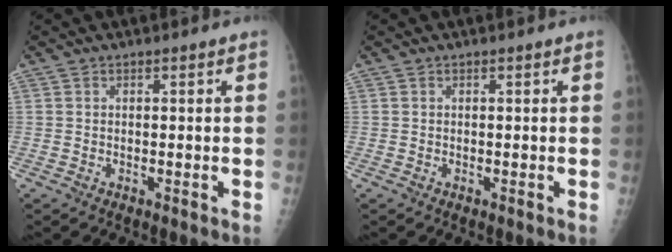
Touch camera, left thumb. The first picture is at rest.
{"total": 0.0}